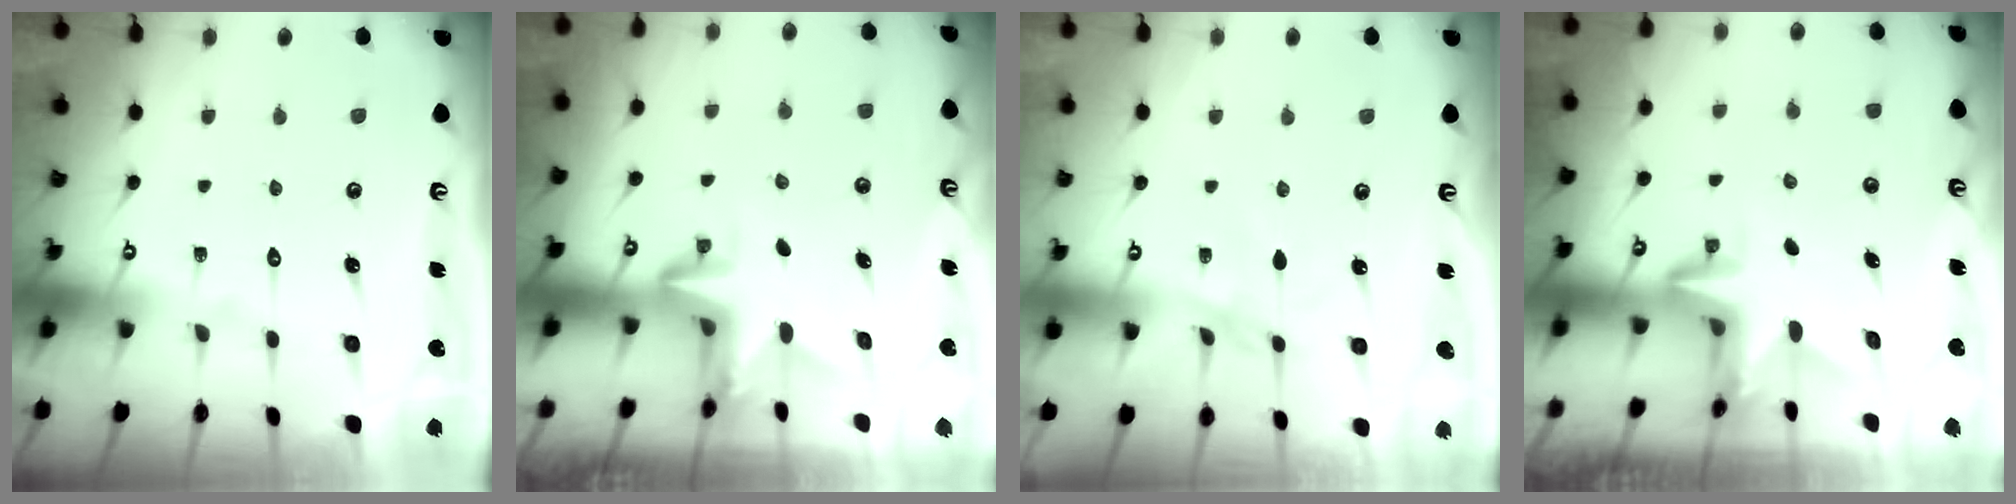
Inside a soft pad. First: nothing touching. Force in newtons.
{"total": 3.0, "press": 3.0, "slide": 0.2}
{"total": 2.3, "press": 2.3, "slide": 0.4}
{"total": 2.9, "press": 2.9, "slide": 0.2}